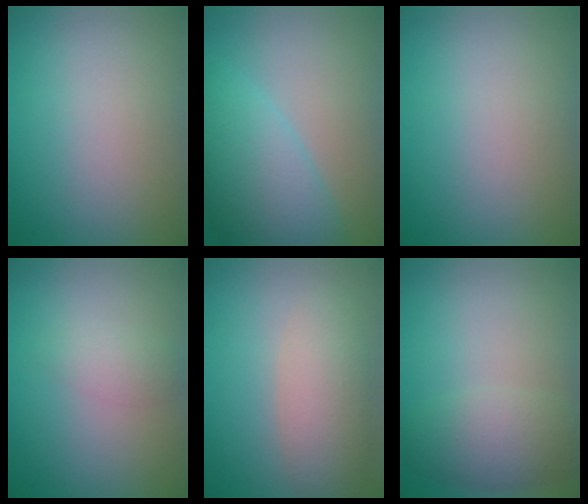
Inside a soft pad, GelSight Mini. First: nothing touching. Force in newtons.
{"total": 7.7, "press": 7.7, "slide": 0.3}
{"total": 0.0}
{"total": 1.6, "press": 1.6, "slide": 0.0}
{"total": 4.1, "press": 4.1, "slide": 0.2}
{"total": 3.4, "press": 3.4, "slide": 0.1}